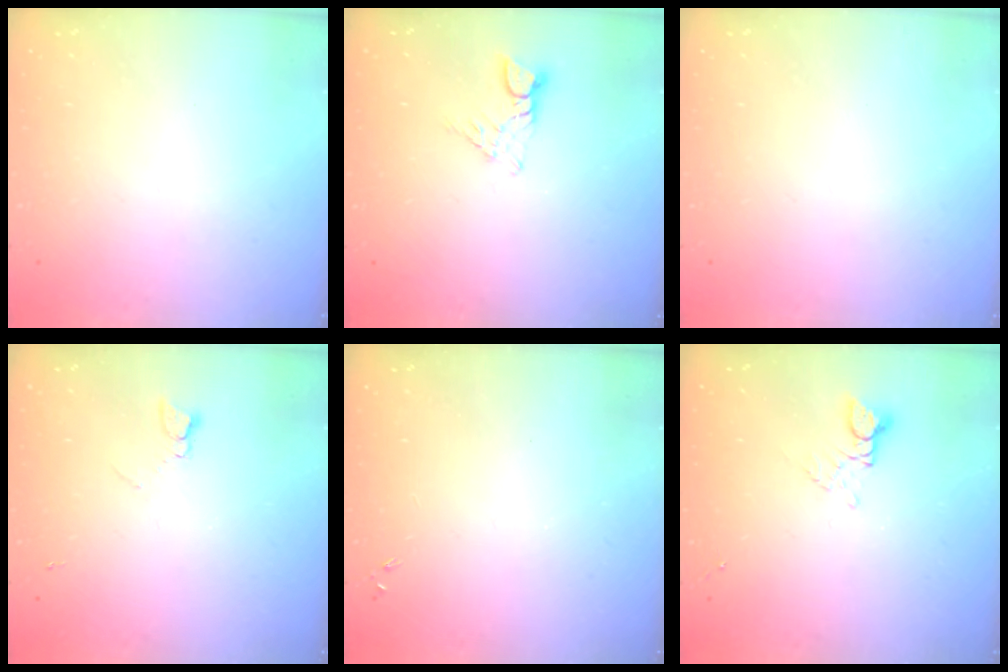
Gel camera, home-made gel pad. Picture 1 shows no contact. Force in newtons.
{"total": 3.3, "press": 3.2, "slide": 0.4}
{"total": 0.0}
{"total": 3.8, "press": 3.7, "slide": 0.6}
{"total": 0.0}
{"total": 2.8, "press": 2.8, "slide": 0.3}